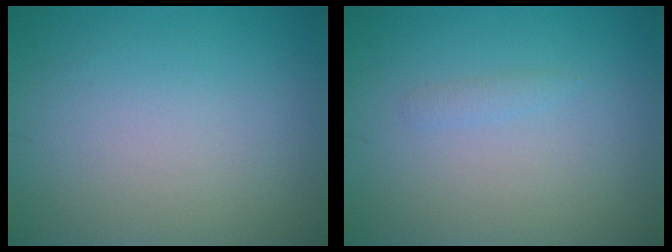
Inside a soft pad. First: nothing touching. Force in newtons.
{"total": 0.7, "press": 0.7, "slide": 0.1}